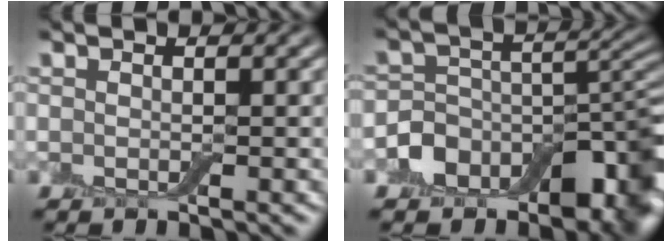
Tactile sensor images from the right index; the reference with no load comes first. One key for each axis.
{"total": 10.2, "fx": -5.8, "fy": 6.1, "fz": 5.6, "tx": -0.083, "ty": -0.002, "tz": -0.105}